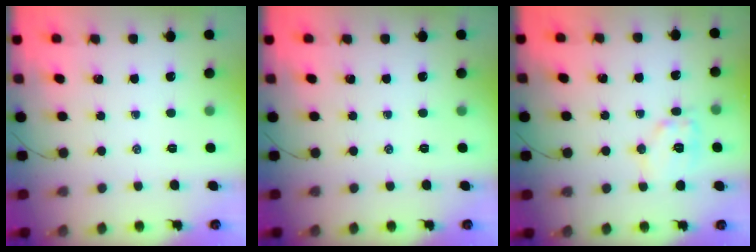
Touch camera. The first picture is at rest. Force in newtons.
{"total": 0.0}
{"total": 9.7, "press": 9.7, "slide": 0.4}